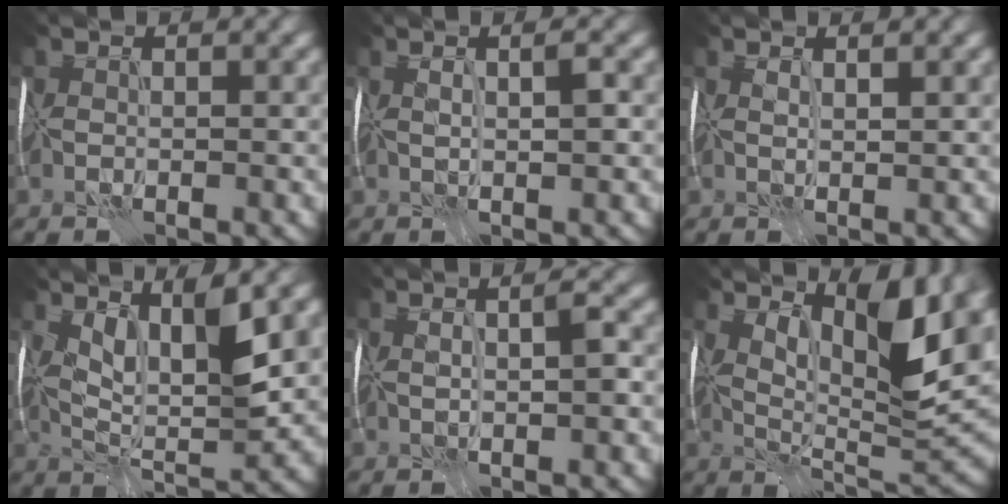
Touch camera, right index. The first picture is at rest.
{"total": 2.4, "force": [0.6, 0.4, 2.3], "torque": [-0.029, 0.007, 0.014]}
{"total": 2.1, "force": [0.9, 0.7, 1.8], "torque": [-0.028, 0.000, 0.021]}
{"total": 6.6, "force": [3.0, 1.9, 5.6], "torque": [-0.104, -0.002, 0.057]}
{"total": 2.9, "force": [0.2, 0.7, 2.8], "torque": [-0.031, 0.011, 0.007]}
{"total": 10.1, "force": [4.3, 3.2, 8.5], "torque": [-0.139, -0.001, 0.078]}